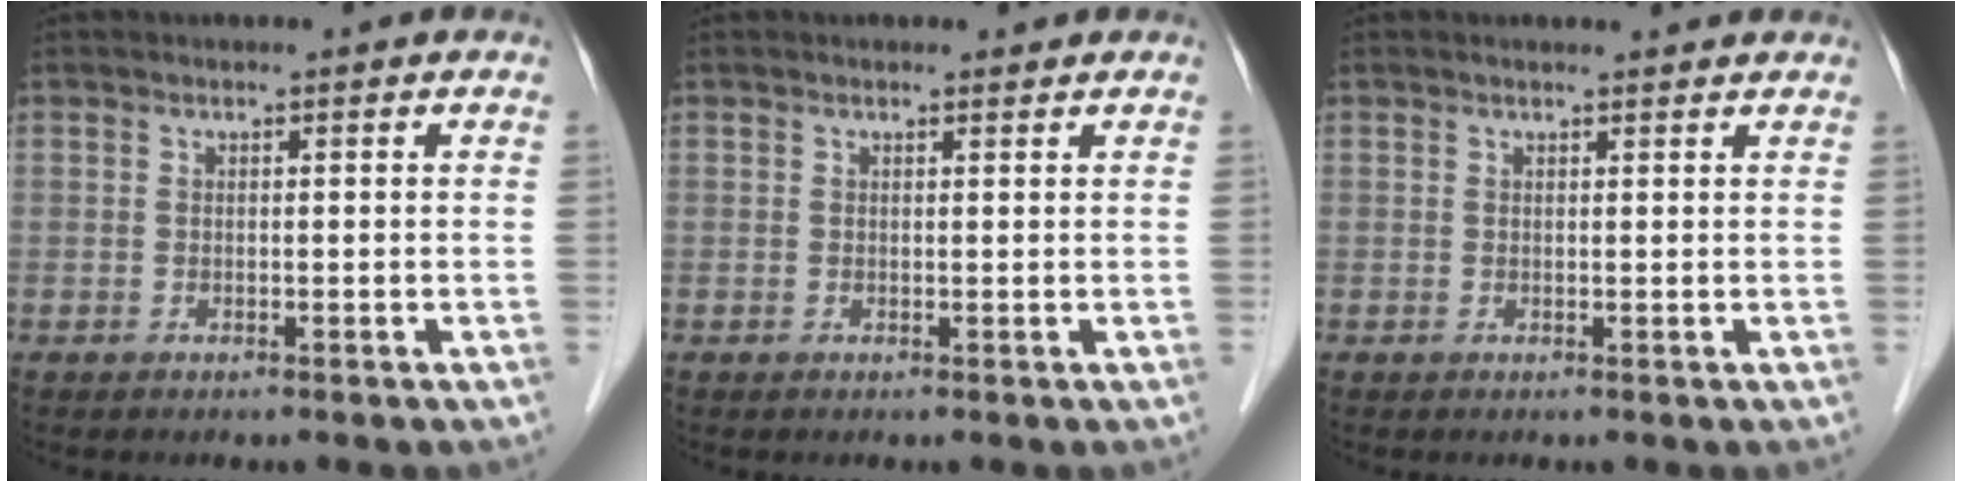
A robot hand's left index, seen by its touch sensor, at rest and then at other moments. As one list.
[{"total": 0.6, "force": [0.6, 0.2, 0.0], "torque": [-0.009, -0.004, 0.008]}, {"total": 2.6, "force": [2.5, 0.3, 0.5], "torque": [-0.013, 0.010, 0.028]}]